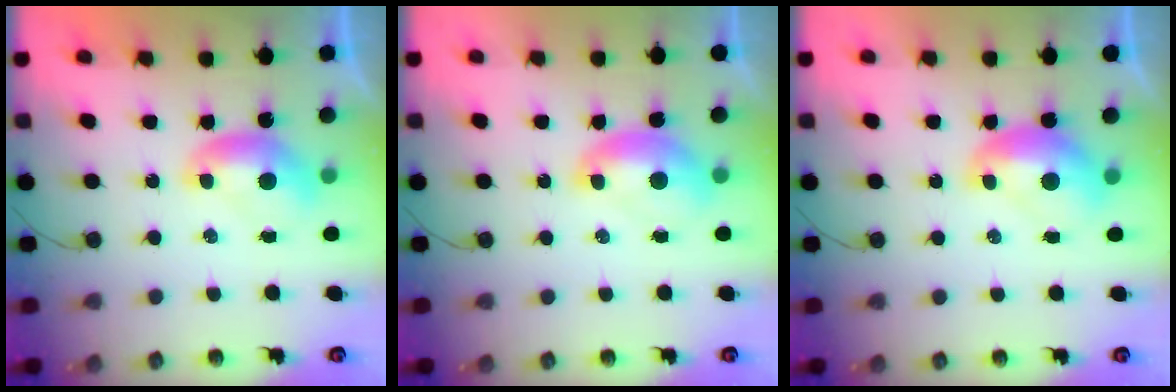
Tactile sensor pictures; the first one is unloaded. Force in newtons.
{"total": 2.1, "press": 2.0, "slide": 0.4}
{"total": 2.1, "press": 2.1, "slide": 0.3}